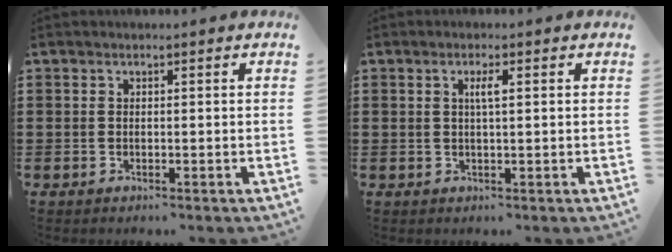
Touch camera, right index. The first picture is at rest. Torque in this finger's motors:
{"motor_torque": [0.10, -0.06, 0.06, 0.05]}